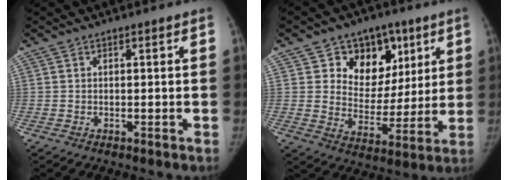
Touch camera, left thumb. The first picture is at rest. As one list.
[{"total": 13.6, "force": [6.3, 10.5, 5.9], "torque": [-0.034, -0.019, 0.101]}]